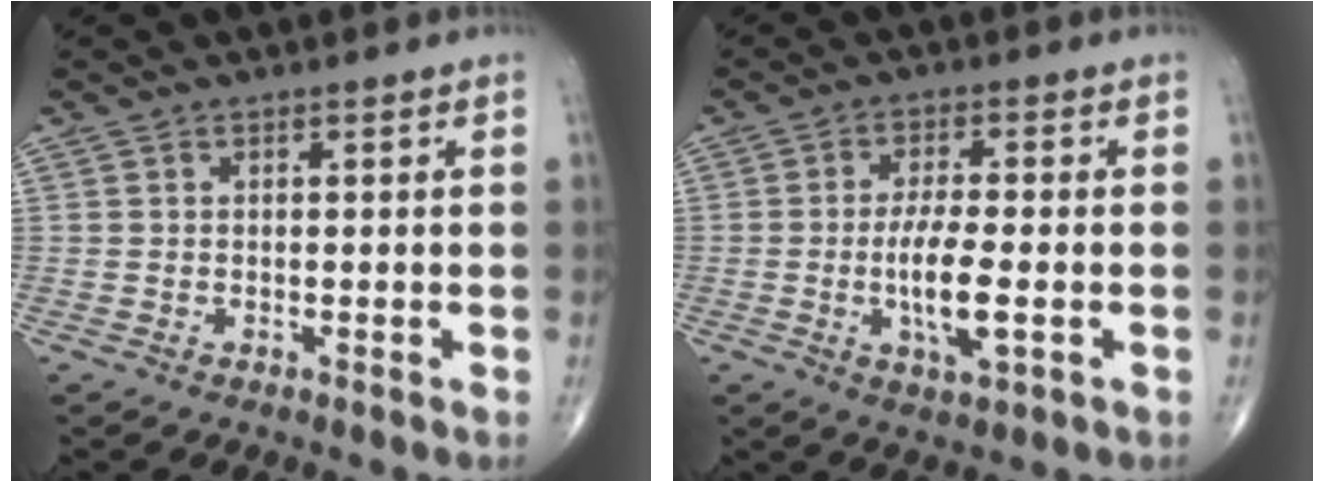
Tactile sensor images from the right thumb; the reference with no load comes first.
{"total": 8.3, "force": [-1.6, 2.4, 7.8], "torque": [-0.146, -0.003, -0.030]}